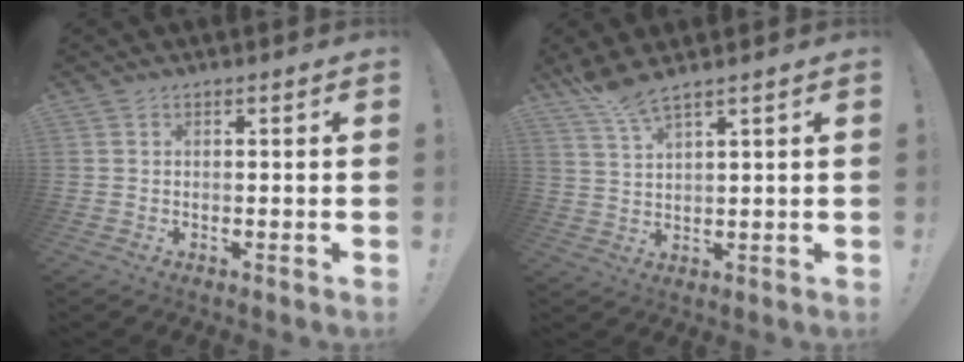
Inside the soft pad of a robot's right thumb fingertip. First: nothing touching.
{"total": 5.7, "force": [4.7, 0.2, 3.4], "torque": [-0.073, -0.024, 0.083]}